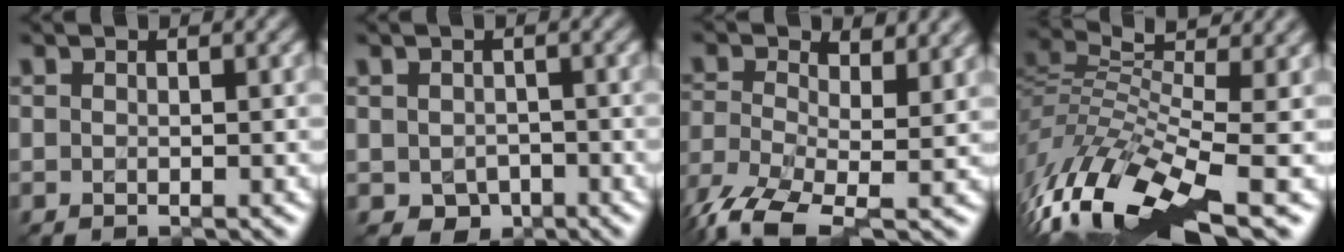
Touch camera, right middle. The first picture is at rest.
{"total": 1.8, "force": [-0.5, 1.6, 0.6], "torque": [-0.010, -0.003, -0.009]}
{"total": 7.3, "force": [-2.1, 3.7, 5.9], "torque": [-0.124, -0.012, -0.053]}
{"total": 11.4, "force": [-3.4, 4.1, 10.1], "torque": [-0.220, 0.017, -0.062]}